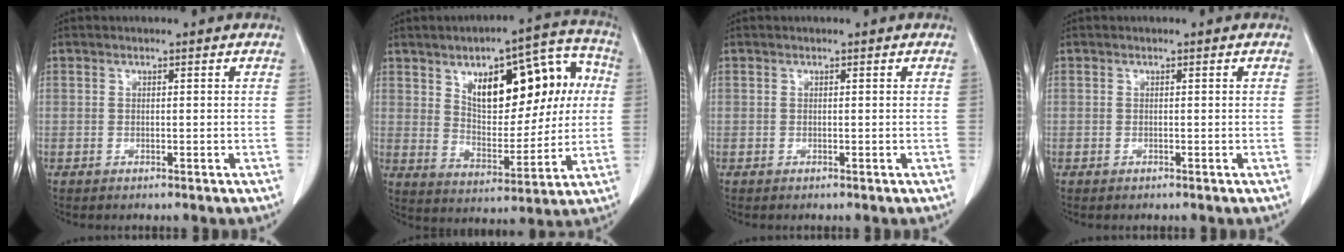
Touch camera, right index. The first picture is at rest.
{"total": 16.8, "force": [4.8, 7.5, 14.2], "torque": [-0.185, 0.040, 0.079]}
{"total": 0.0}
{"total": 0.0}